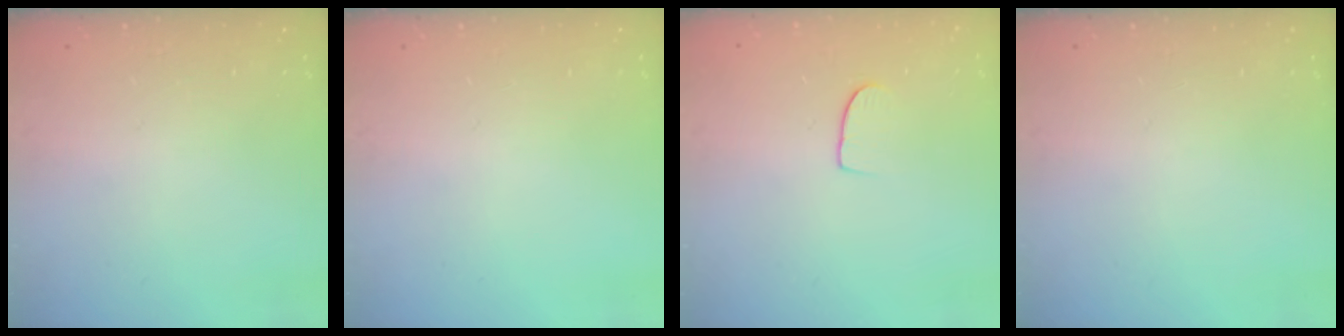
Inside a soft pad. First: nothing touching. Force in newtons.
{"total": 0.0}
{"total": 6.1, "press": 6.1, "slide": 0.4}
{"total": 0.0}